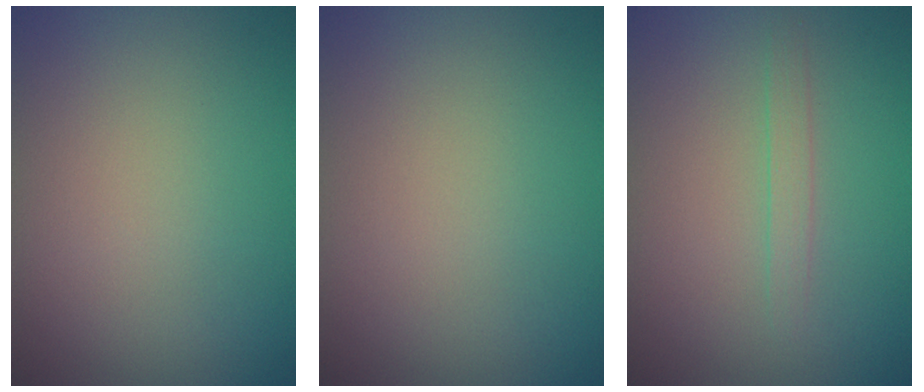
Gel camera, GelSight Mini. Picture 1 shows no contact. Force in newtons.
{"total": 0.0}
{"total": 1.1, "press": 1.1, "slide": 0.0}